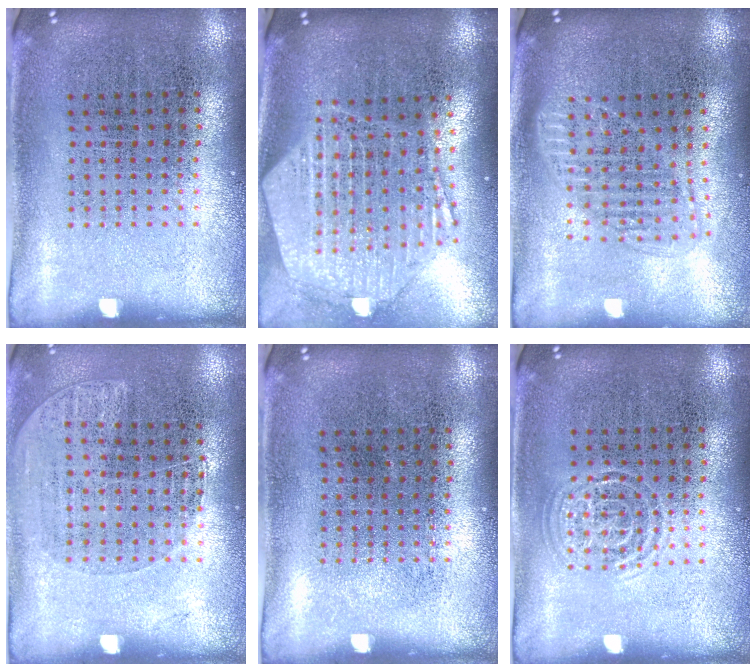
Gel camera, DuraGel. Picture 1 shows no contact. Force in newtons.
{"total": 2.7, "press": 2.2, "slide": 1.6}
{"total": 1.6, "press": 1.3, "slide": 0.8}
{"total": 1.1, "press": 0.9, "slide": 0.6}
{"total": 0.0}
{"total": 0.8, "press": 0.8, "slide": 0.1}